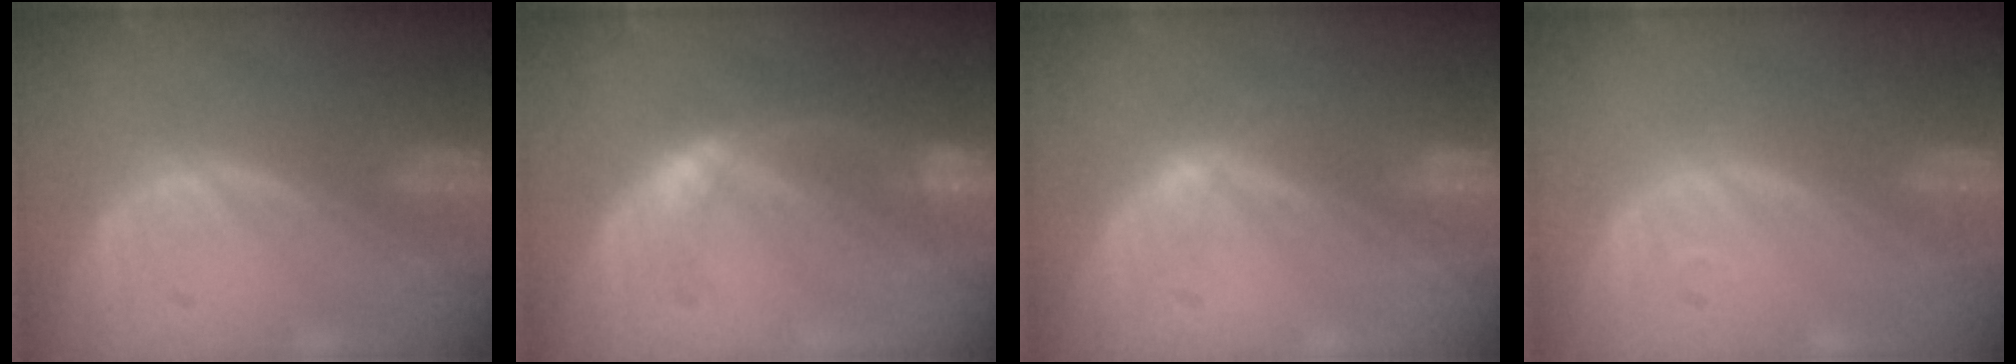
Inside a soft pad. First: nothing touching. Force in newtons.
{"total": 5.2, "press": 4.8, "slide": 1.9}
{"total": 1.2, "press": 1.2, "slide": 0.1}
{"total": 0.5, "press": 0.4, "slide": 0.3}